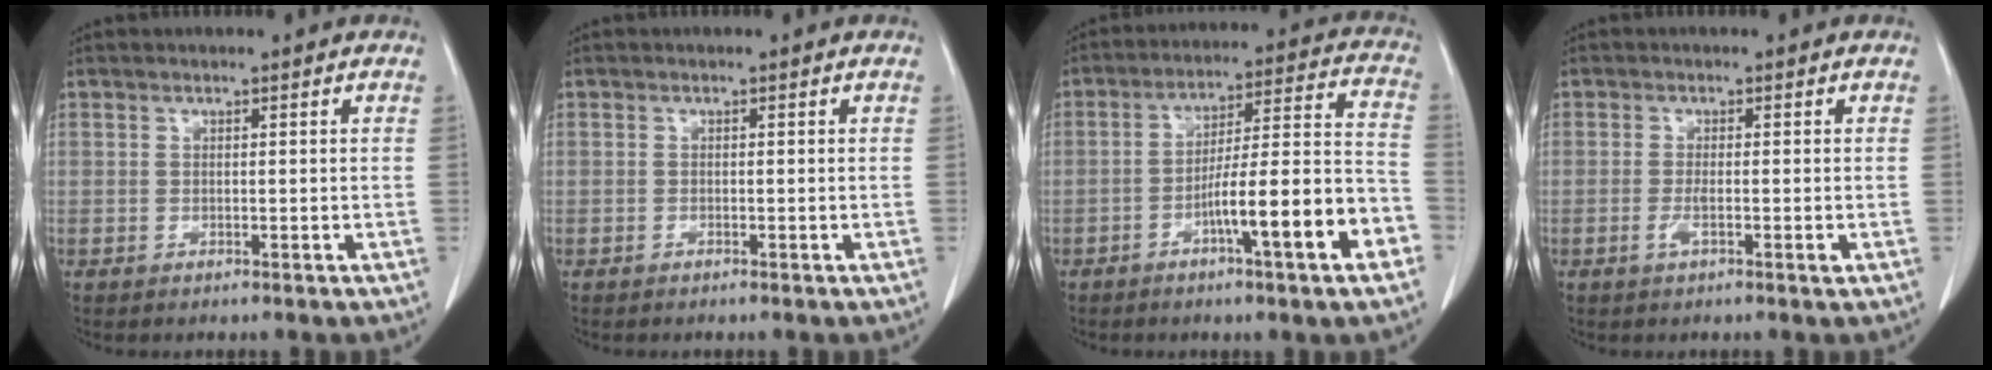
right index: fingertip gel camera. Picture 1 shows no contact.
{"total": 0.0}
{"total": 15.1, "force": [-6.3, 0.7, 13.7], "torque": [-0.206, 0.017, -0.095]}
{"total": 2.5, "force": [-1.0, 0.0, 2.3], "torque": [-0.041, -0.004, -0.019]}